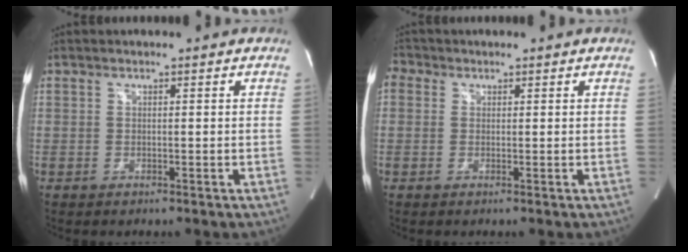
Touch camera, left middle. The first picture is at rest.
{"total": 2.6, "force": [0.9, 2.2, 0.9], "torque": [-0.021, 0.015, 0.015]}